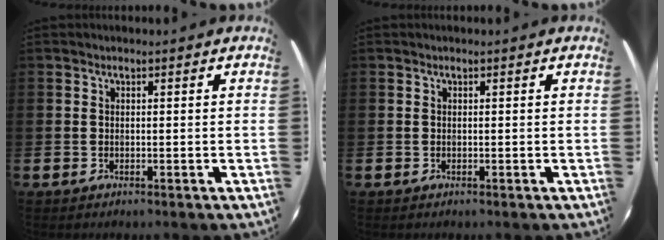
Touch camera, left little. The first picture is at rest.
{"total": 0.0}